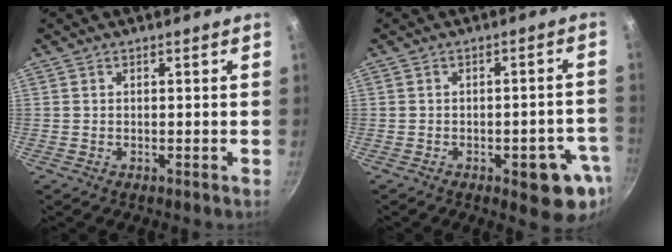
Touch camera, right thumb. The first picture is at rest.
{"total": 9.8, "force": [-4.0, 3.9, 8.1], "torque": [-0.060, 0.018, -0.047]}